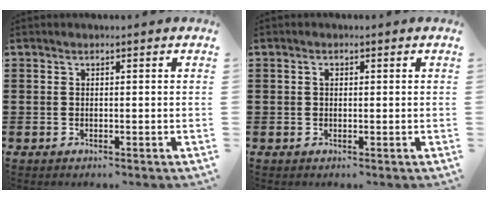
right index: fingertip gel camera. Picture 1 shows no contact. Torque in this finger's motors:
{"motor_torque": [0.27, -0.19, 0.11, 0.03]}